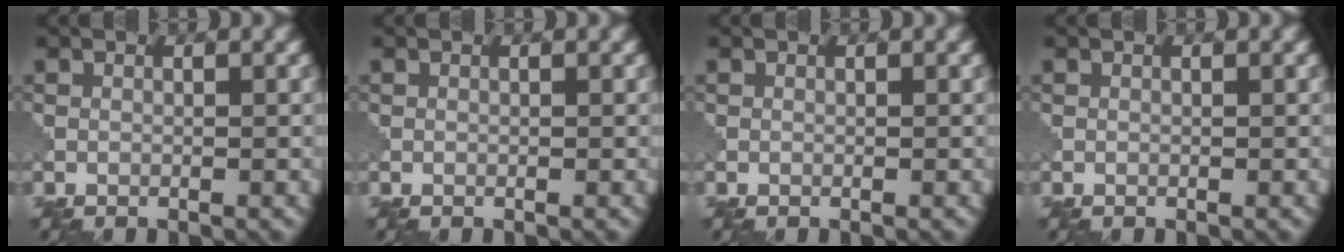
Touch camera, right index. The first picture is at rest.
{"total": 0.0}
{"total": 0.0}
{"total": 0.0}